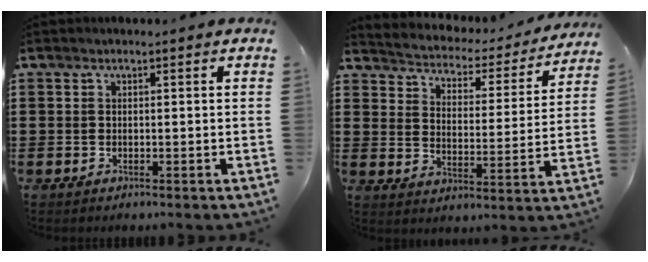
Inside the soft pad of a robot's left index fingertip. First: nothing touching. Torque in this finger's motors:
{"motor_torque": [1.26, -0.88, 0.15, 0.03]}